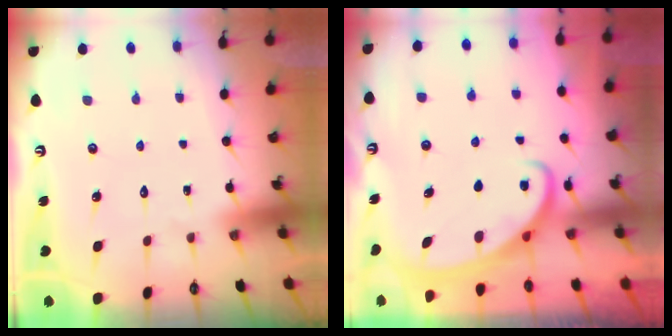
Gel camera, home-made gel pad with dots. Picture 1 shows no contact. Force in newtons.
{"total": 2.5, "press": 2.4, "slide": 0.3}